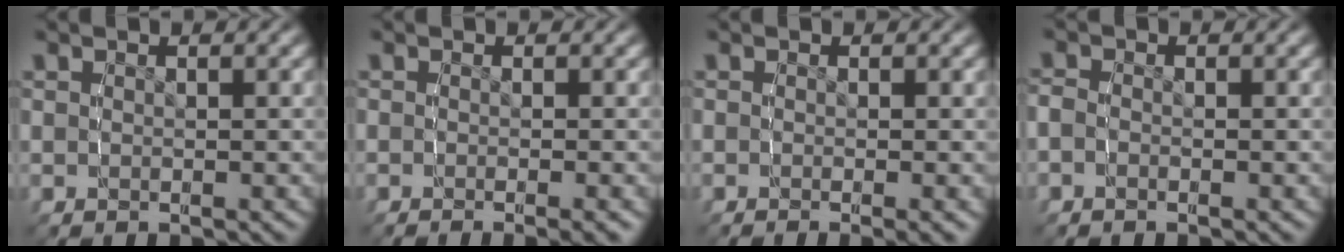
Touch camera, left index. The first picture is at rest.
{"total": 2.0, "force": [-1.4, 0.2, 1.4], "torque": [-0.014, 0.000, -0.022]}
{"total": 1.8, "force": [-1.1, 0.2, 1.4], "torque": [-0.014, -0.002, -0.017]}
{"total": 1.4, "force": [-0.6, 1.1, 0.6], "torque": [-0.021, -0.004, -0.013]}